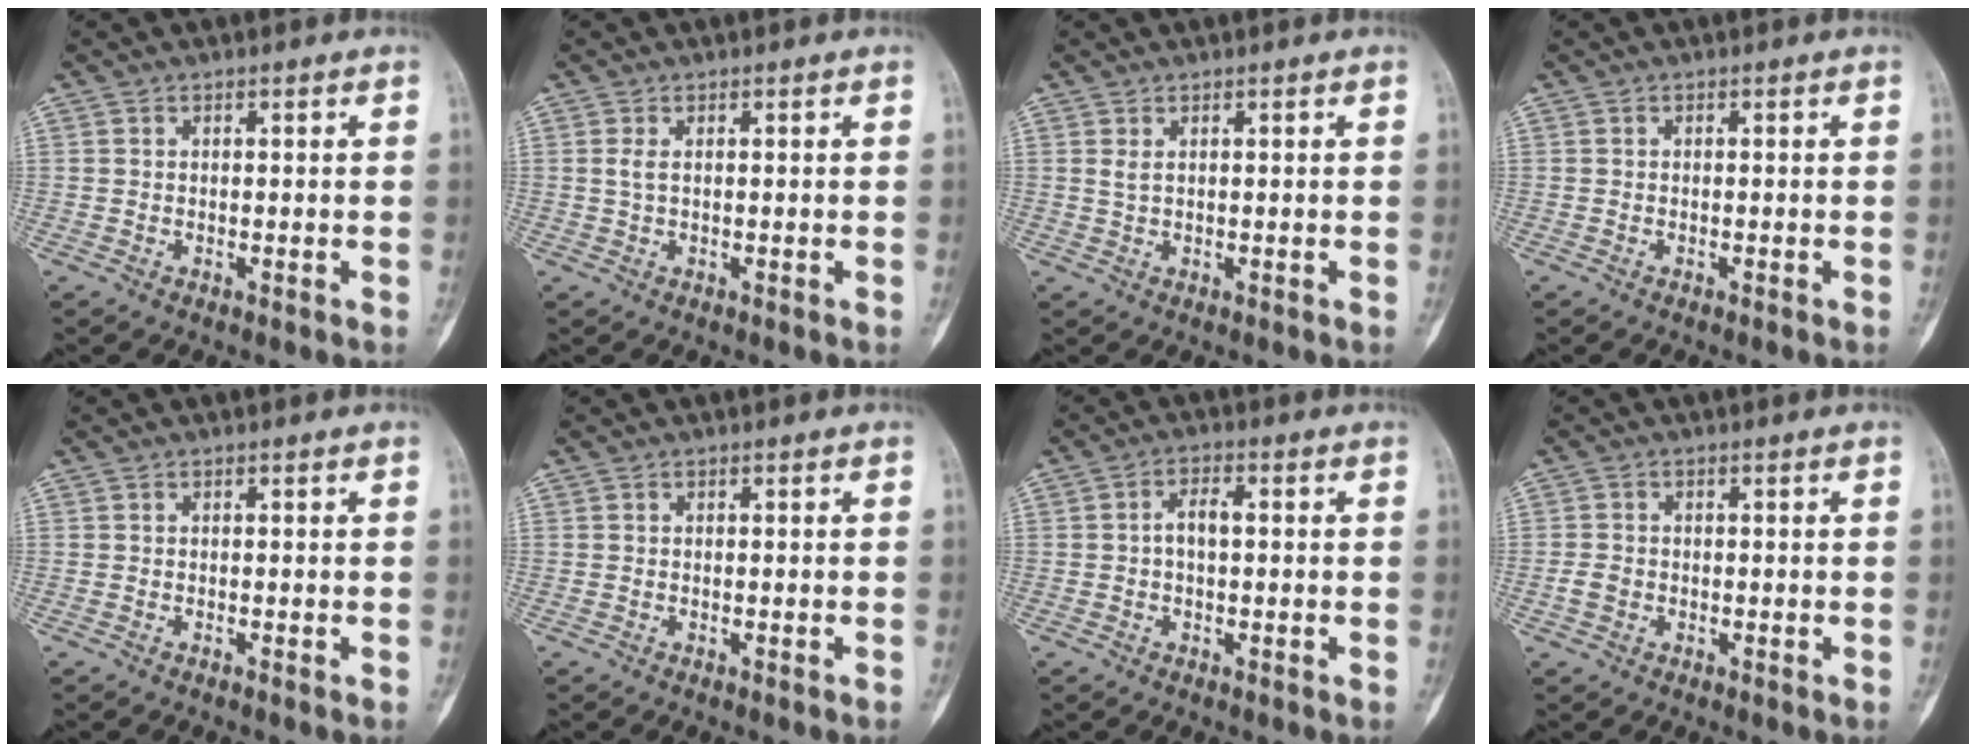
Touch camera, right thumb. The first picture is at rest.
{"total": 1.2, "force": [0.4, 0.4, 1.1], "torque": [-0.033, 0.003, 0.012]}
{"total": 1.0, "force": [0.6, 0.4, 0.8], "torque": [-0.021, 0.005, 0.016]}
{"total": 0.0}
{"total": 0.0}
{"total": 0.0}
{"total": 3.5, "force": [0.0, 1.8, 3.0], "torque": [-0.051, 0.013, -0.004]}
{"total": 2.3, "force": [-0.7, 1.8, 1.2], "torque": [-0.022, 0.007, -0.013]}